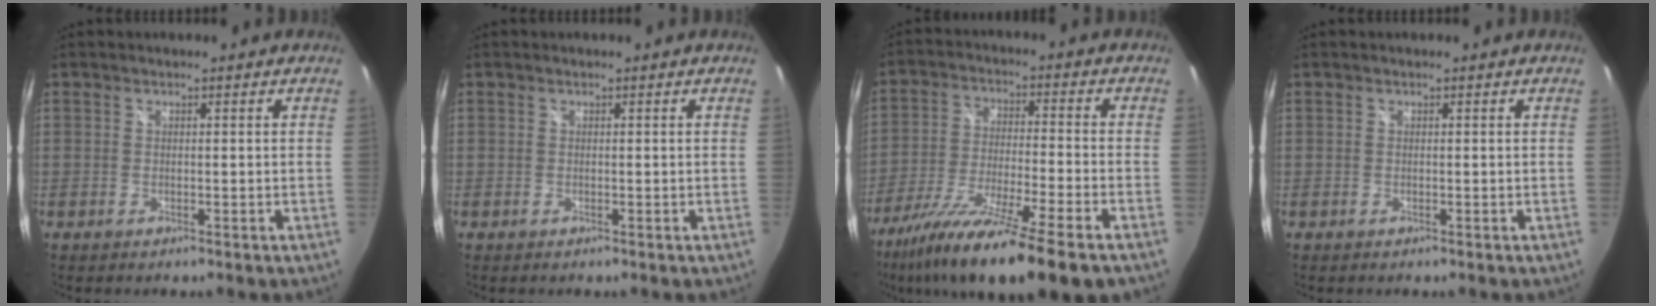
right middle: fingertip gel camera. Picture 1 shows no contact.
{"total": 0.0}
{"total": 19.2, "force": [-13.6, 1.1, 13.4], "torque": [-0.251, -0.059, -0.235]}
{"total": 0.0}